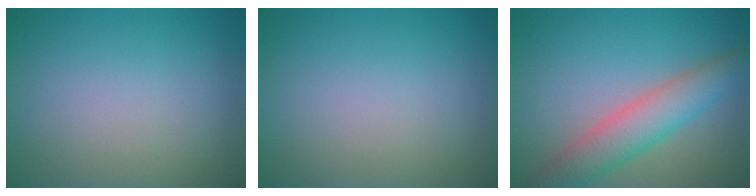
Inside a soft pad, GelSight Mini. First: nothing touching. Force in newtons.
{"total": 0.0}
{"total": 5.2, "press": 5.2, "slide": 0.4}